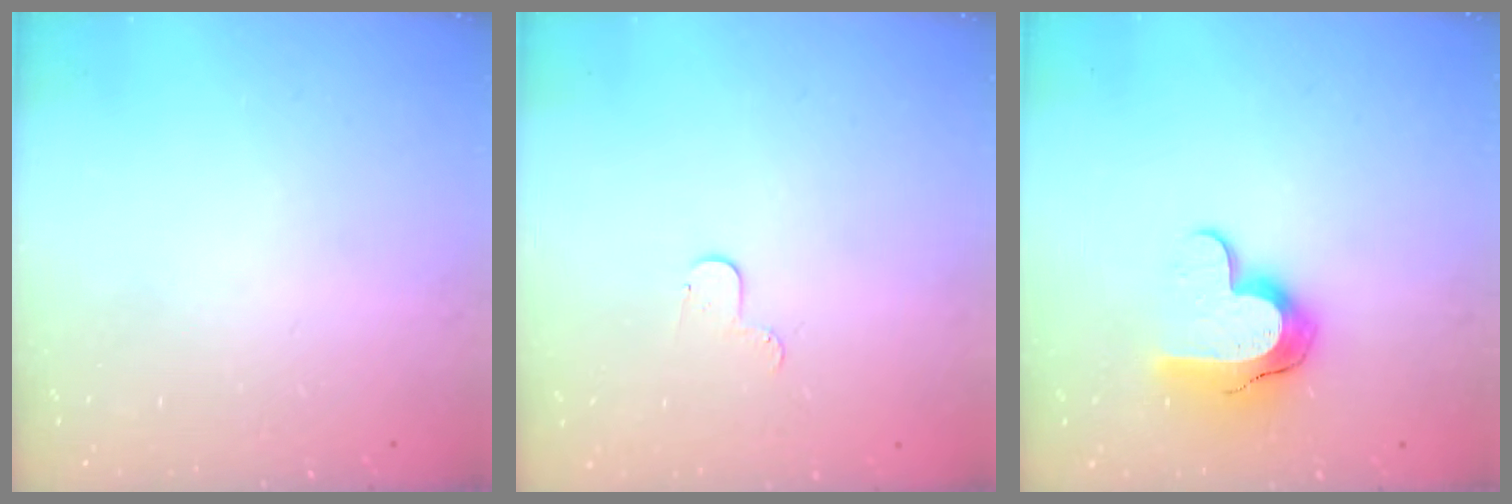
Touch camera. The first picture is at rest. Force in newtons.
{"total": 4.0, "press": 4.0, "slide": 0.4}
{"total": 11.1, "press": 11.1, "slide": 0.8}